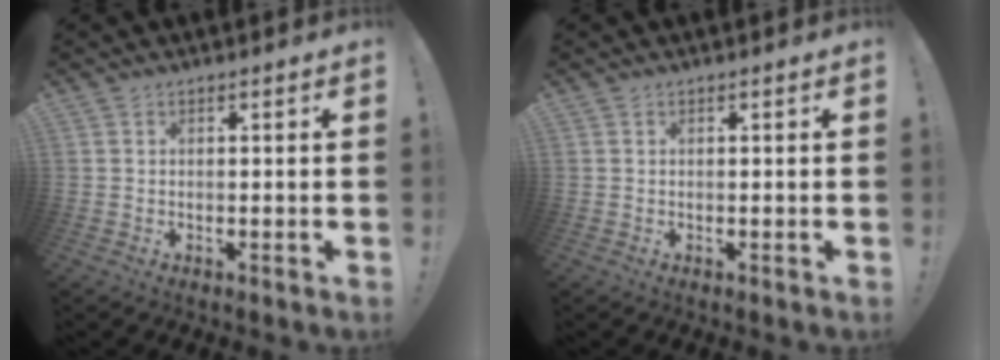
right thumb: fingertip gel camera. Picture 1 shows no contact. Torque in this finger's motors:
{"motor_torque": [-0.13, 0.03, 0.07, 0.04, 0.06]}